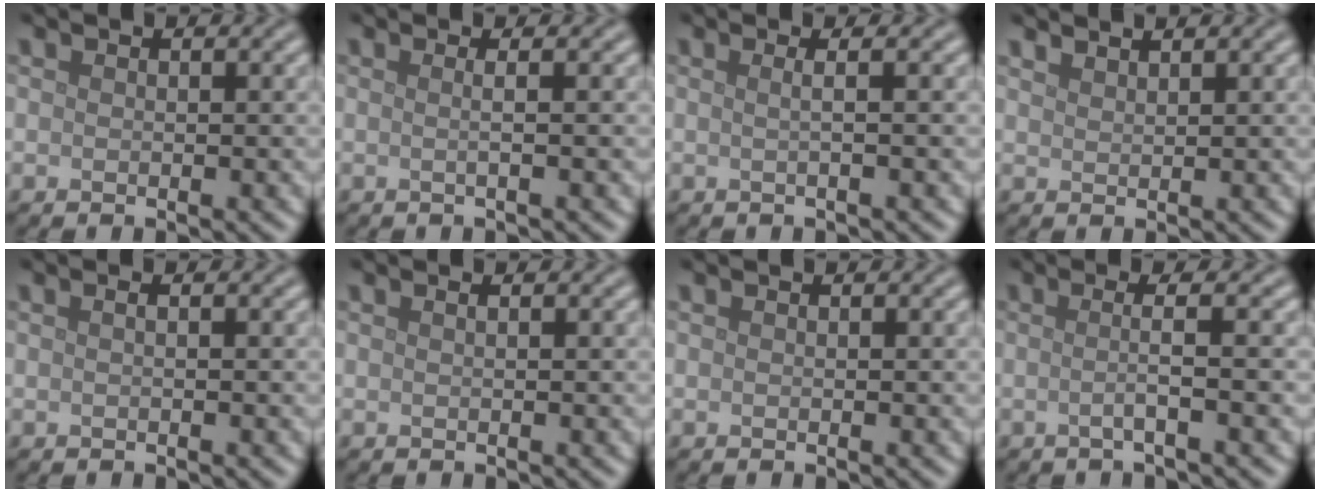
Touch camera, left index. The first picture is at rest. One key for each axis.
{"total": 1.9, "fx": 0.3, "fy": 0.8, "fz": 1.7, "tx": -0.013, "ty": -0.001, "tz": -0.021}
{"total": 2.2, "fx": 0.5, "fy": 1.0, "fz": 1.9, "tx": -0.010, "ty": 0.001, "tz": -0.022}
{"total": 1.5, "fx": 1.4, "fy": 0.2, "fz": 0.4, "tx": -0.002, "ty": 0.001, "tz": 0.021}
{"total": 0.7, "fx": 0.1, "fy": 0.3, "fz": 0.7, "tx": -0.011, "ty": 0.002, "tz": -0.003}
{"total": 0.7, "fx": 0.3, "fy": 0.3, "fz": 0.6, "tx": -0.007, "ty": 0.001, "tz": -0.001}
{"total": 0.0}
{"total": 2.6, "fx": -0.1, "fy": 0.7, "fz": 2.5, "tx": -0.037, "ty": -0.003, "tz": -0.014}